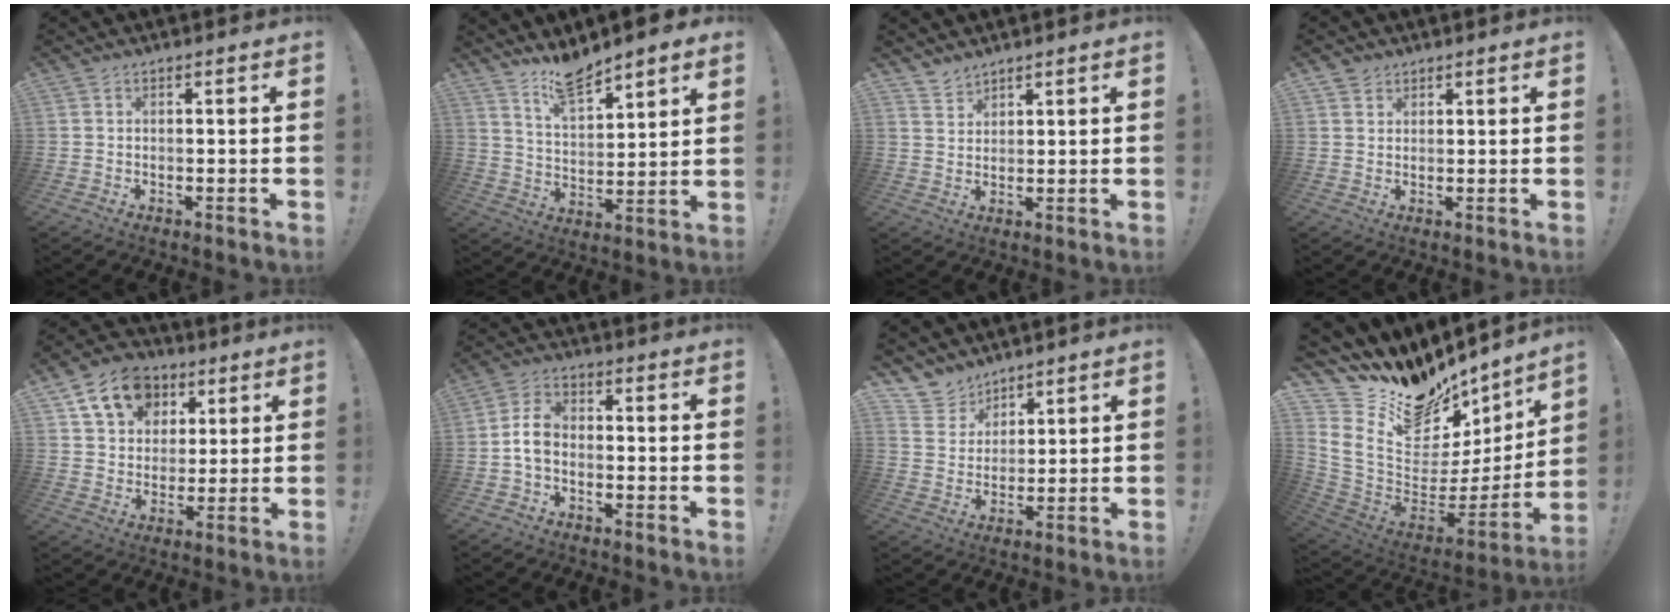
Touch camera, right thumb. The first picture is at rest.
{"total": 10.2, "force": [9.0, 2.8, 3.9], "torque": [-0.064, -0.067, 0.161]}
{"total": 3.5, "force": [3.2, 1.3, 0.2], "torque": [-0.001, -0.025, 0.061]}
{"total": 2.8, "force": [2.0, 2.0, 0.2], "torque": [0.003, -0.010, 0.036]}
{"total": 14.1, "force": [6.7, 10.8, 6.3], "torque": [-0.093, -0.025, 0.129]}
{"total": 6.7, "force": [-1.3, 4.5, 4.8], "torque": [-0.099, 0.013, -0.021]}
{"total": 8.2, "force": [6.5, 4.9, 0.3], "torque": [-0.017, -0.057, 0.130]}
{"total": 20.5, "force": [12.2, 12.2, 11.1], "torque": [-0.165, -0.110, 0.251]}